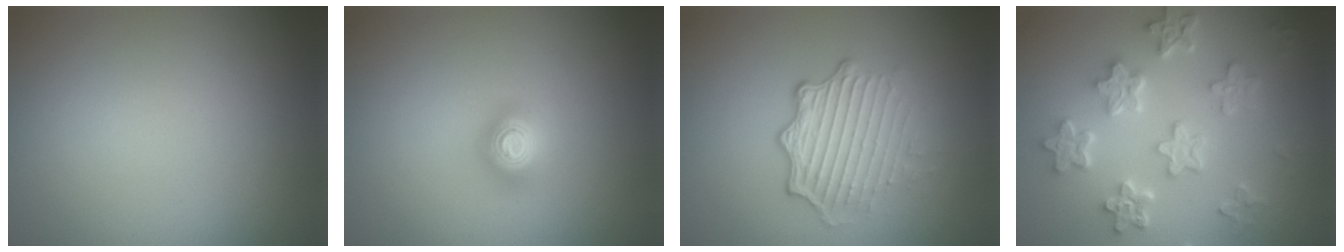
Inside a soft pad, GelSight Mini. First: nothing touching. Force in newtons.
{"total": 1.6, "press": 1.6, "slide": 0.2}
{"total": 4.9, "press": 3.2, "slide": 3.7}
{"total": 5.9, "press": 4.8, "slide": 3.4}